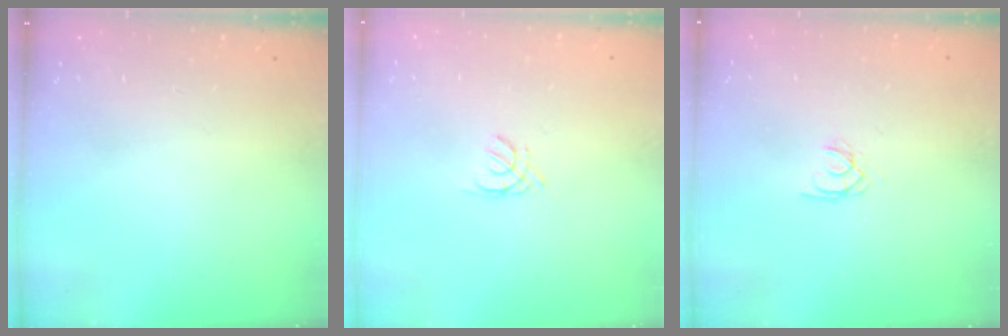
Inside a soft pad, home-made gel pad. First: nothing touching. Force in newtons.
{"total": 1.7, "press": 1.7, "slide": 0.3}
{"total": 1.7, "press": 1.7, "slide": 0.1}